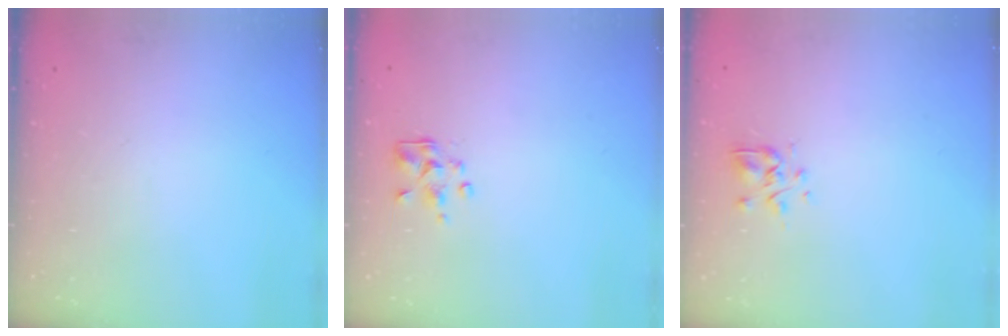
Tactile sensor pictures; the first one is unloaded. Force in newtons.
{"total": 2.5, "press": 2.5, "slide": 0.2}
{"total": 3.0, "press": 2.9, "slide": 0.8}